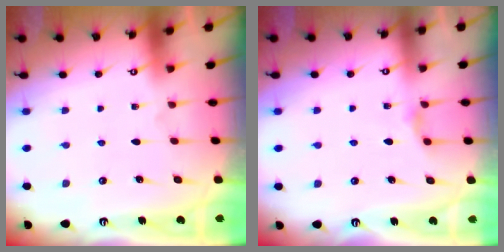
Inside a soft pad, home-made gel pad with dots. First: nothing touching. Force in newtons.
{"total": 3.7, "press": 3.6, "slide": 0.4}